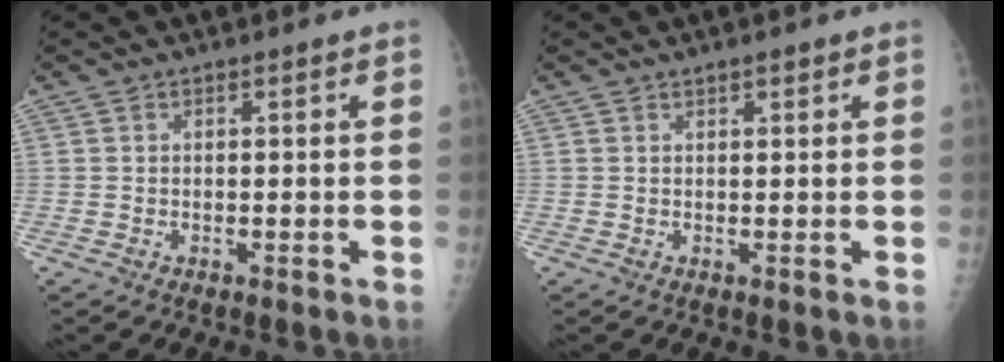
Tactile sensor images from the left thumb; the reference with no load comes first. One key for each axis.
{"total": 1.1, "fx": 0.8, "fy": 0.4, "fz": 0.6, "tx": -0.005, "ty": -0.004, "tz": 0.011}